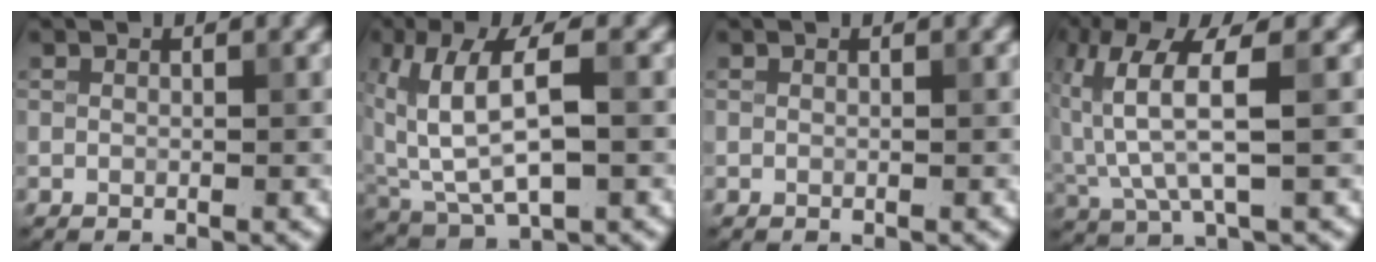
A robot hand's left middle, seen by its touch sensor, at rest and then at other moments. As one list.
[{"total": 7.5, "force": [1.4, 3.6, 6.5], "torque": [-0.137, 0.004, 0.026]}, {"total": 0.0}, {"total": 5.6, "force": [0.9, 1.5, 5.3], "torque": [-0.124, 0.004, 0.021]}]